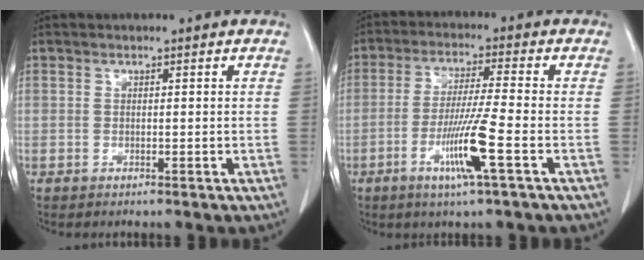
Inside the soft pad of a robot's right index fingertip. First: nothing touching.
{"total": 9.0, "force": [-3.4, -0.9, 8.2], "torque": [-0.158, -0.017, -0.068]}